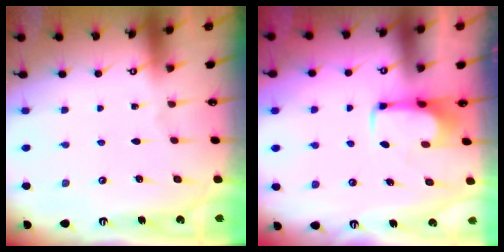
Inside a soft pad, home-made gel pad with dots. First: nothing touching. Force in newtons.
{"total": 2.0, "press": 1.9, "slide": 0.4}